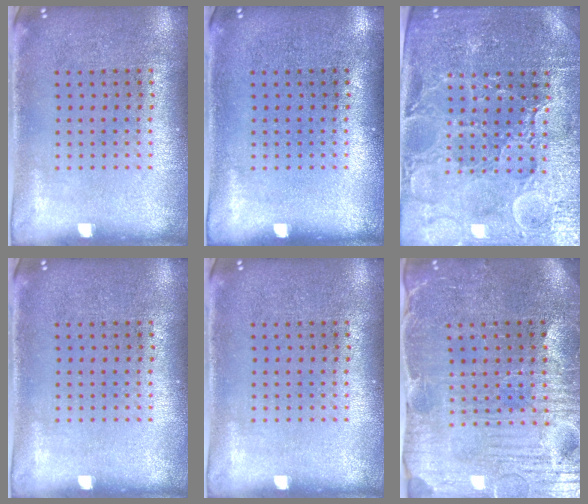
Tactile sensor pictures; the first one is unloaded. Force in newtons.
{"total": 0.0}
{"total": 4.3, "press": 4.1, "slide": 1.3}
{"total": 0.0}
{"total": 0.0}
{"total": 4.1, "press": 4.0, "slide": 1.0}